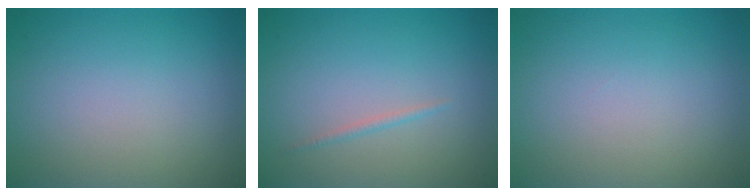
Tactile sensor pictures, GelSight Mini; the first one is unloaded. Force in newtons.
{"total": 0.6, "press": 0.6, "slide": 0.0}
{"total": 0.0}